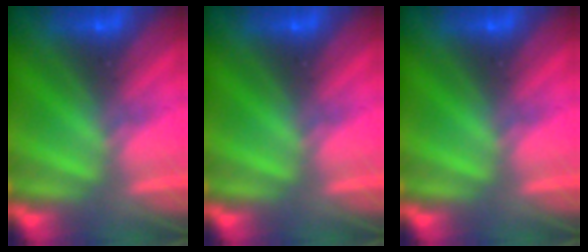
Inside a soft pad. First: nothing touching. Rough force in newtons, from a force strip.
{"total": 0.0}
{"total": 0.0}